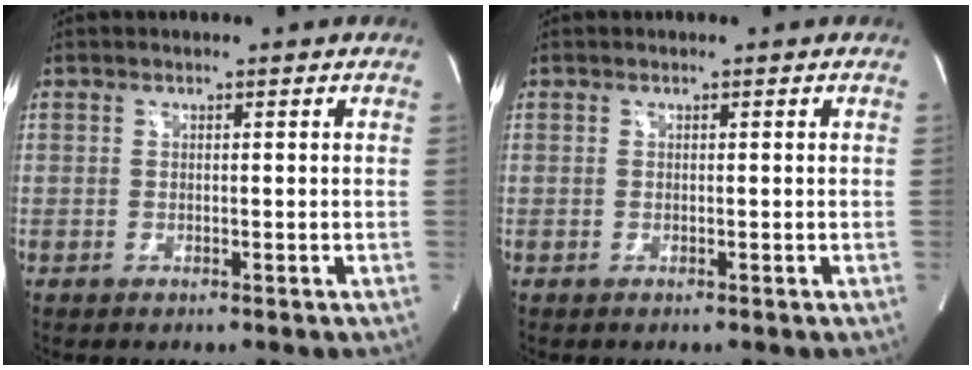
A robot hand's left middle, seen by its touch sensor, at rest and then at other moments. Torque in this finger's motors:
{"motor_torque": [0.00, 0.00, 0.00, 0.00]}